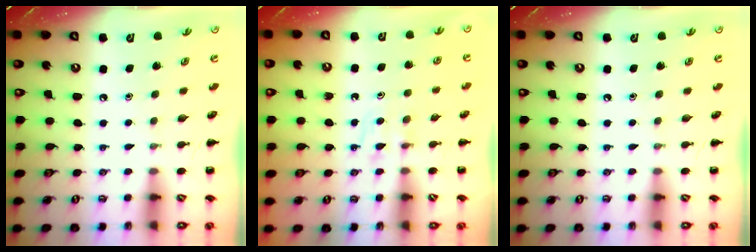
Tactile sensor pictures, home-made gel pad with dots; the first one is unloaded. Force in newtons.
{"total": 3.3, "press": 2.9, "slide": 1.6}
{"total": 0.0}